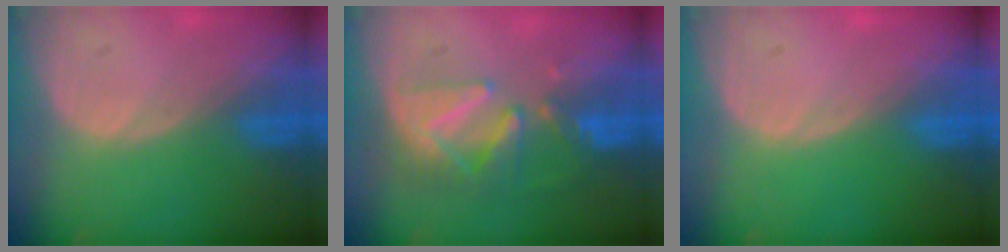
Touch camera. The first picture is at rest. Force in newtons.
{"total": 8.5, "press": 8.0, "slide": 3.1}
{"total": 0.0}